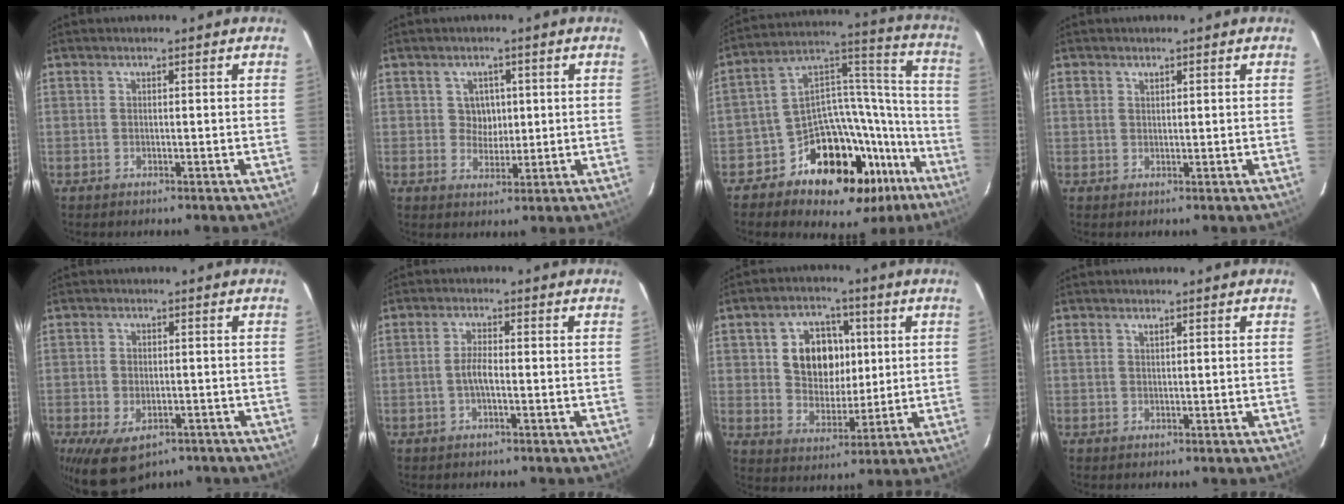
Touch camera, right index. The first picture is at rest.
{"total": 3.7, "force": [0.8, 3.5, 0.8], "torque": [-0.010, 0.010, 0.013]}
{"total": 23.8, "force": [-15.8, 14.7, 9.9], "torque": [-0.144, 0.094, -0.219]}
{"total": 1.1, "force": [0.6, 0.9, 0.3], "torque": [-0.005, 0.003, 0.011]}
{"total": 9.7, "force": [-5.4, 5.4, 6.0], "torque": [-0.128, -0.029, -0.082]}
{"total": 2.6, "force": [-0.8, 0.6, 2.4], "torque": [-0.048, 0.004, -0.016]}
{"total": 11.2, "force": [2.3, 8.6, 6.7], "torque": [-0.133, 0.023, 0.050]}
{"total": 0.7, "force": [0.5, 0.3, 0.3], "torque": [-0.005, 0.002, 0.008]}